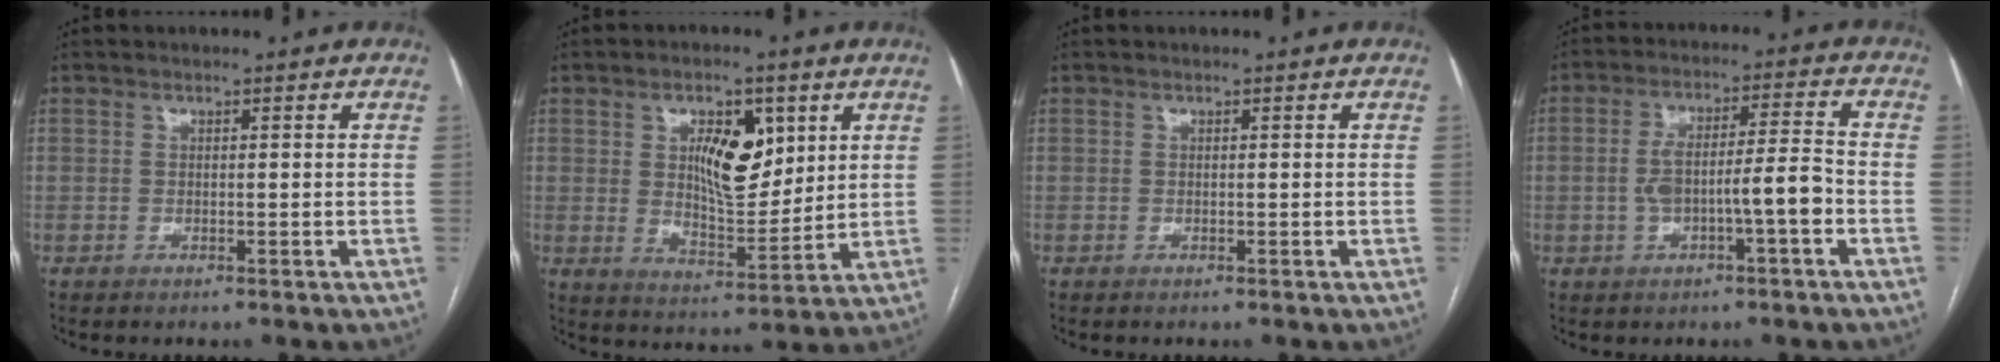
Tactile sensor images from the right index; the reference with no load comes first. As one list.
[{"total": 9.8, "force": [3.4, 4.4, 8.1], "torque": [-0.128, 0.005, 0.064]}, {"total": 0.0}, {"total": 8.2, "force": [-2.2, 1.1, 7.8], "torque": [-0.144, 0.026, -0.033]}]